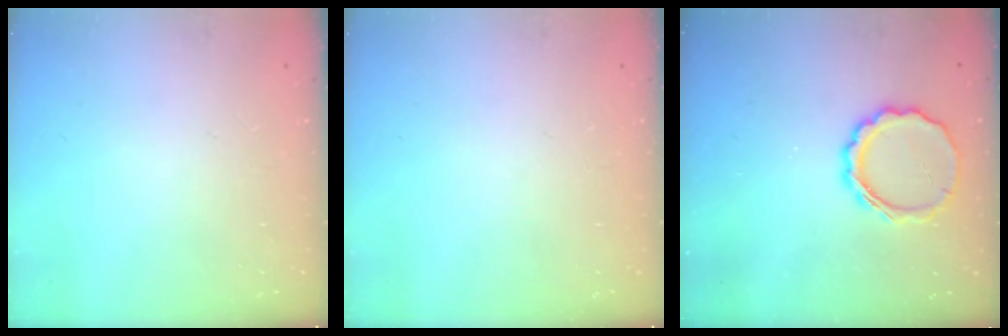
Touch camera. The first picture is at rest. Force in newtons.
{"total": 0.0}
{"total": 10.3, "press": 10.1, "slide": 2.0}